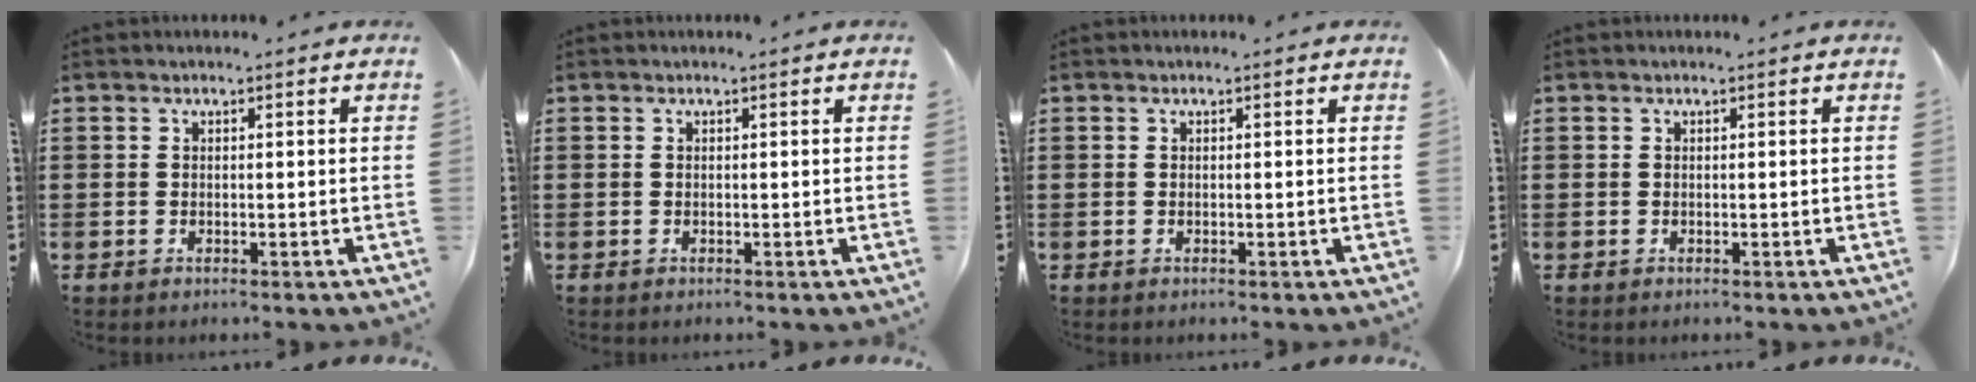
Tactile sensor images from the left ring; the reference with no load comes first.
{"total": 0.0}
{"total": 0.0}
{"total": 0.0}